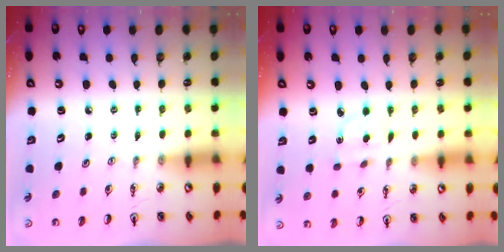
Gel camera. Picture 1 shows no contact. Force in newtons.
{"total": 2.4, "press": 2.4, "slide": 0.5}